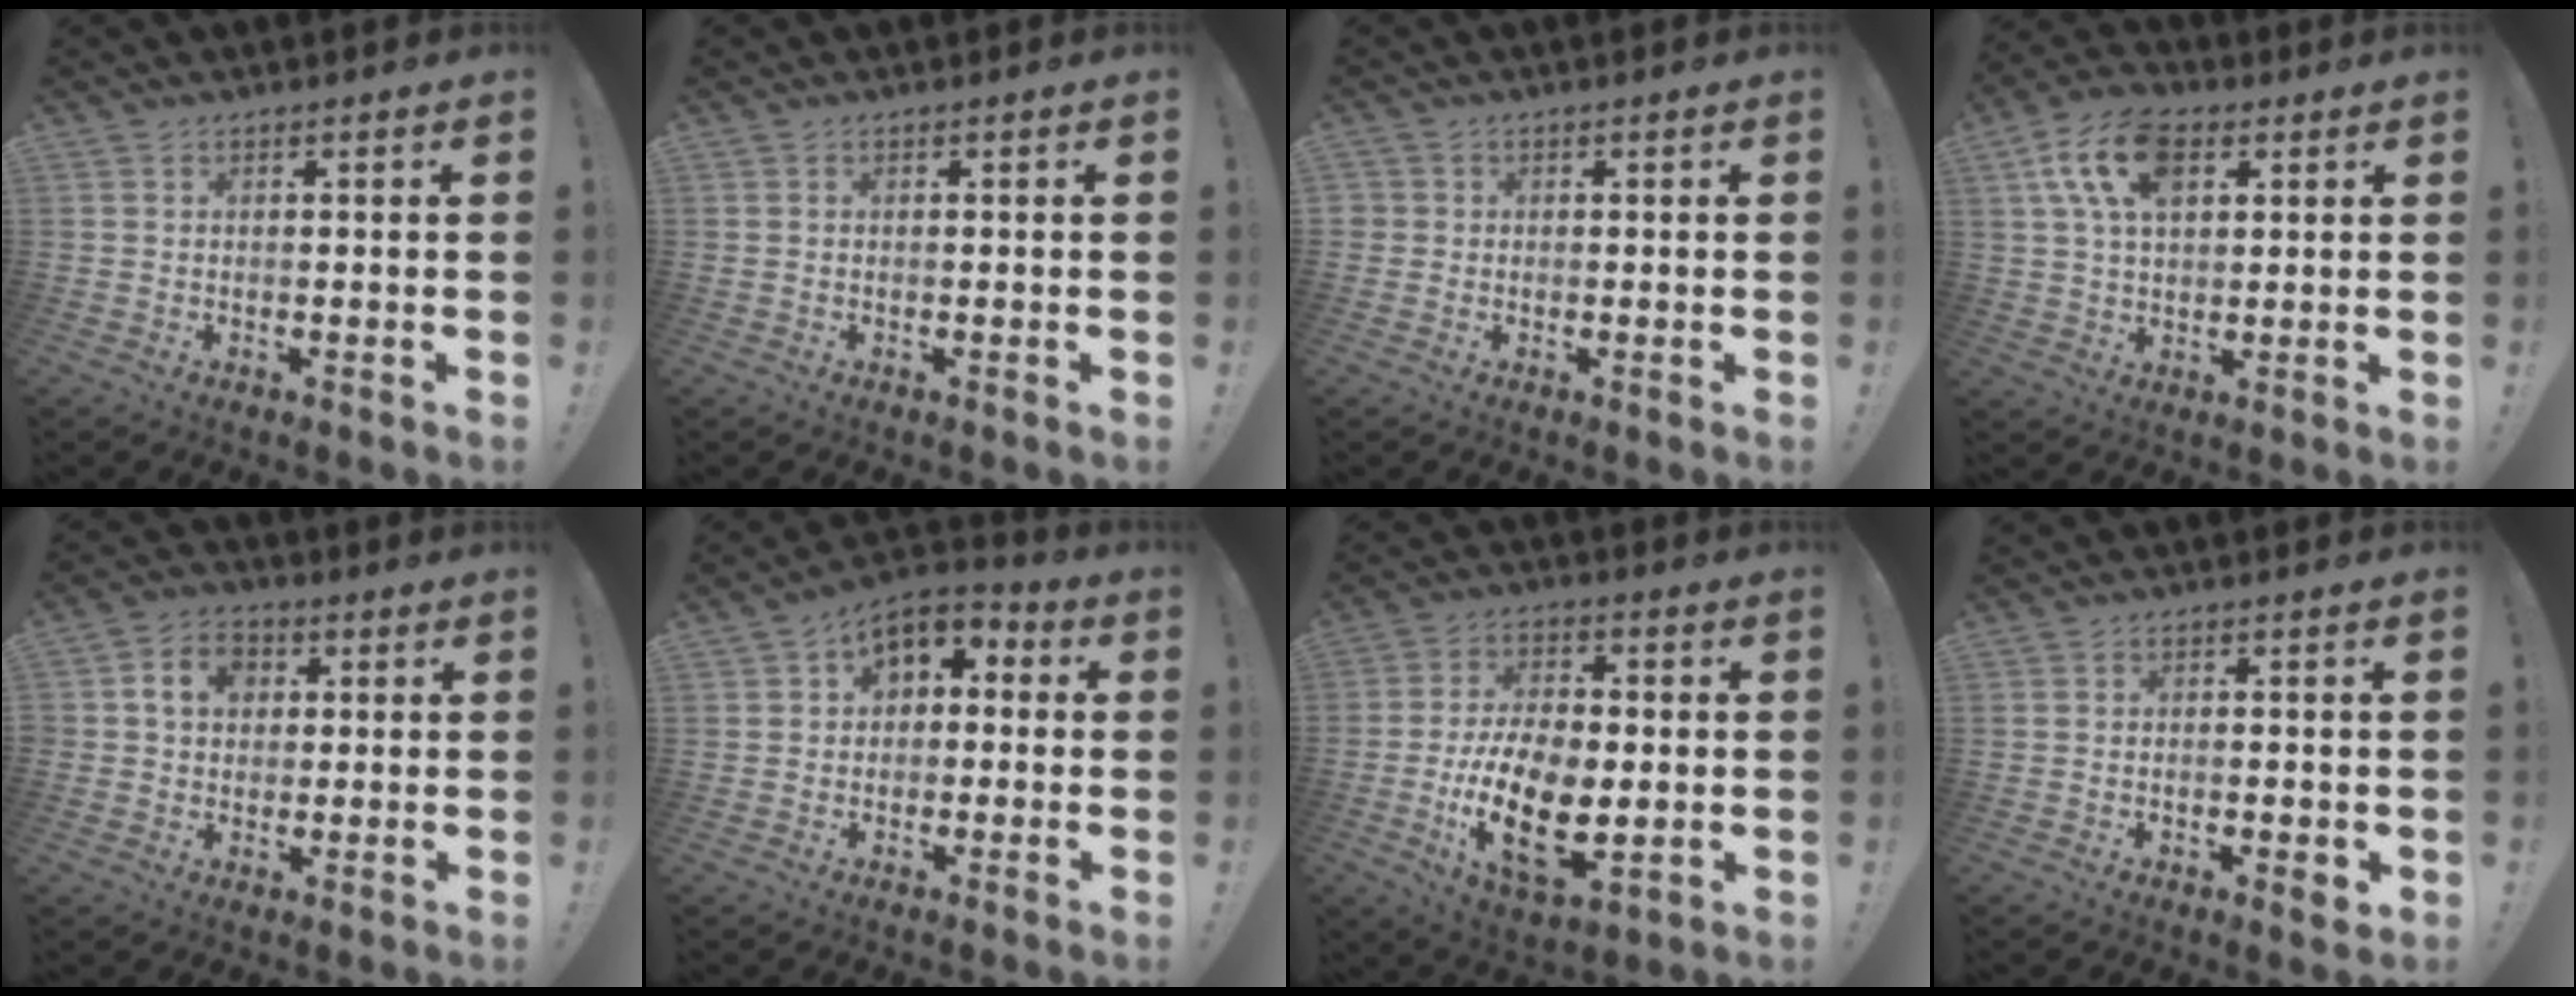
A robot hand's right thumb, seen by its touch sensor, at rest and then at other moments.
{"total": 0.0}
{"total": 1.6, "force": [0.0, 1.6, 0.3], "torque": [-0.006, 0.004, 0.001]}
{"total": 13.7, "force": [5.2, 7.9, 9.8], "torque": [-0.185, -0.002, 0.098]}
{"total": 8.1, "force": [1.9, 6.7, 4.1], "torque": [-0.063, 0.009, 0.037]}
{"total": 6.4, "force": [1.7, 5.0, 3.7], "torque": [-0.055, 0.002, 0.036]}
{"total": 17.7, "force": [-4.1, 9.2, 14.5], "torque": [-0.271, 0.007, -0.067]}
{"total": 3.0, "force": [-1.0, 1.0, 2.7], "torque": [-0.030, 0.001, -0.017]}